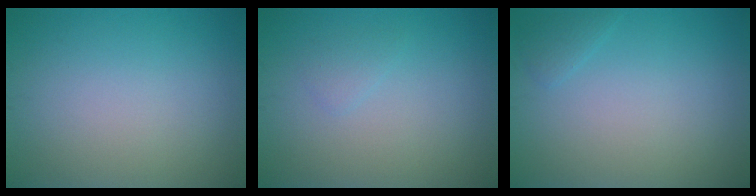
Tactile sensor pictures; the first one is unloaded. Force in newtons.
{"total": 0.9, "press": 0.9, "slide": 0.0}
{"total": 0.9, "press": 0.9, "slide": 0.1}